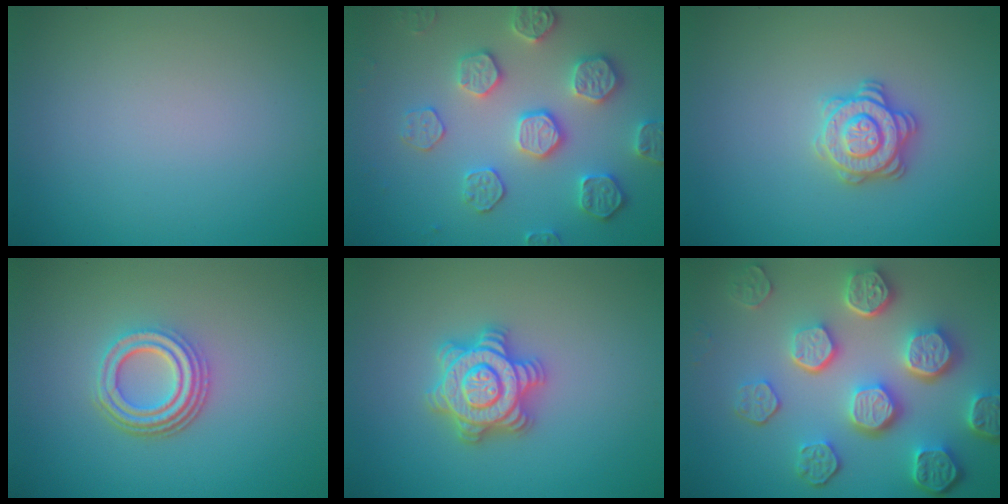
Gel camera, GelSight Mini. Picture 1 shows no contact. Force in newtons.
{"total": 4.8, "press": 4.6, "slide": 1.2}
{"total": 2.9, "press": 2.9, "slide": 0.4}
{"total": 4.3, "press": 3.2, "slide": 2.9}
{"total": 4.6, "press": 4.6, "slide": 0.7}
{"total": 8.4, "press": 6.2, "slide": 5.7}